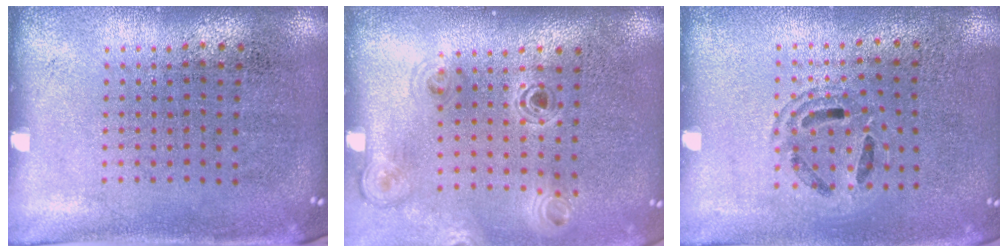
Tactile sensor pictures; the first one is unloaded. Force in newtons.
{"total": 1.1, "press": 1.1, "slide": 0.2}
{"total": 1.1, "press": 1.1, "slide": 0.3}